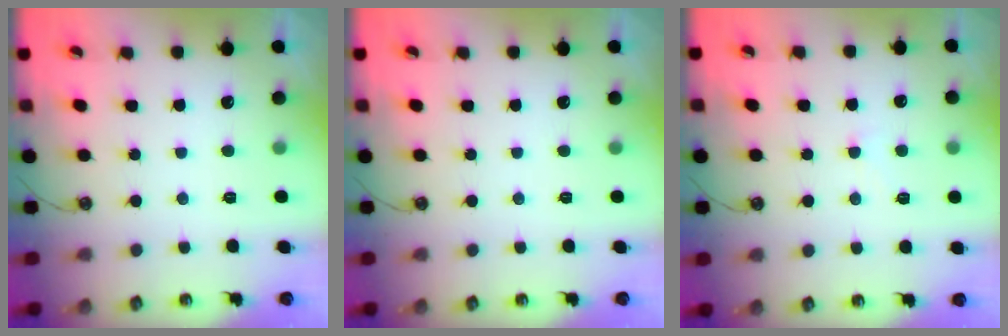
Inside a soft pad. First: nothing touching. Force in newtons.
{"total": 0.0}
{"total": 2.1, "press": 2.1, "slide": 0.6}